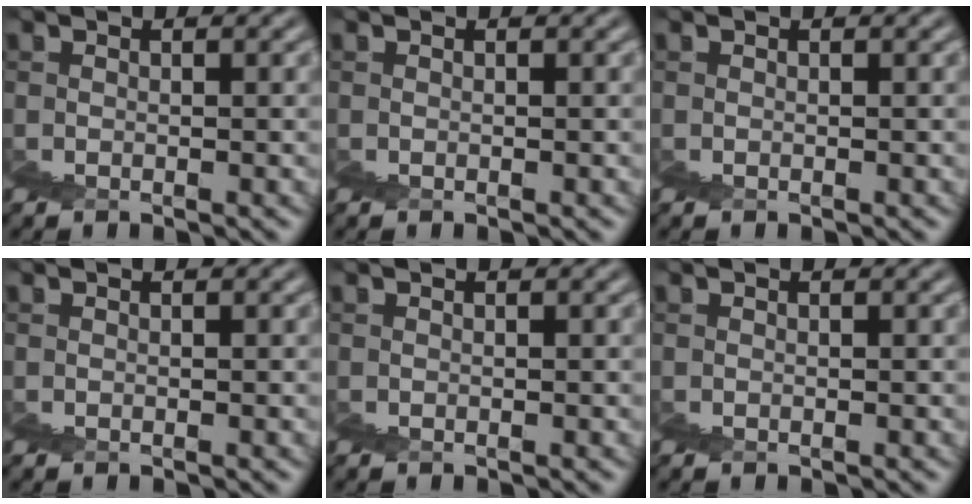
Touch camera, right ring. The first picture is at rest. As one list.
[{"total": 0.0}, {"total": 0.0}, {"total": 0.0}, {"total": 0.0}, {"total": 0.0}]